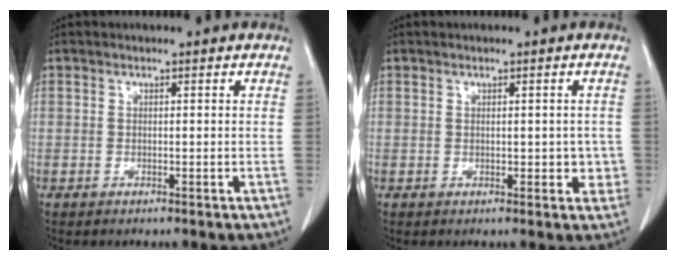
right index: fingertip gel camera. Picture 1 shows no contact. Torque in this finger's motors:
{"motor_torque": [-0.02, 0.26, 0.03, 0.04]}